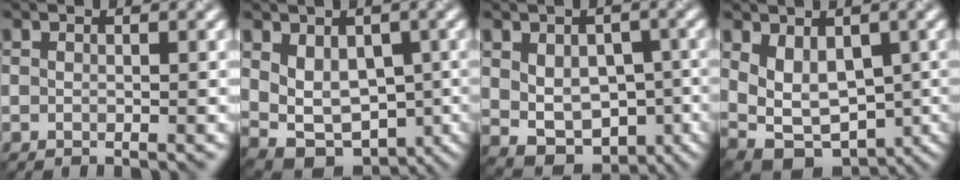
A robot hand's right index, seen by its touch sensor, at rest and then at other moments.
{"total": 4.6, "force": [0.5, 3.5, 3.0], "torque": [-0.063, -0.011, 0.021]}
{"total": 6.1, "force": [-0.5, 4.4, 4.1], "torque": [-0.067, -0.011, 0.013]}
{"total": 4.6, "force": [0.1, 3.2, 3.2], "torque": [-0.071, -0.010, 0.013]}